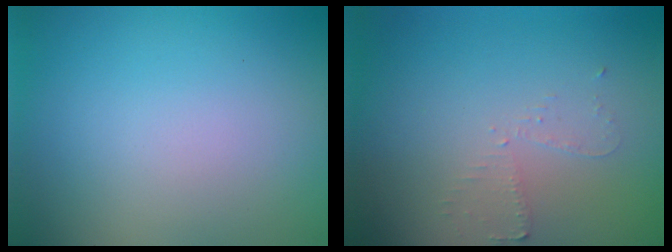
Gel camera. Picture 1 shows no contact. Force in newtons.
{"total": 1.6, "press": 1.5, "slide": 0.2}